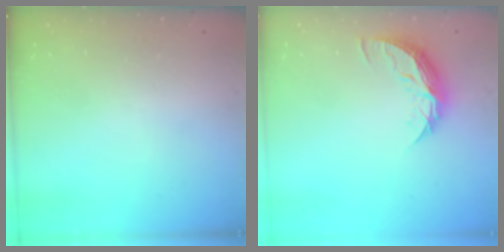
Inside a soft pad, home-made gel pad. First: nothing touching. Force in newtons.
{"total": 8.7, "press": 8.7, "slide": 0.4}